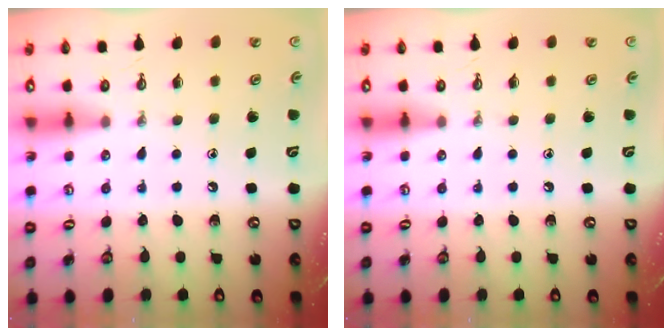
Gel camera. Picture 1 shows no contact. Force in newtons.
{"total": 0.0}